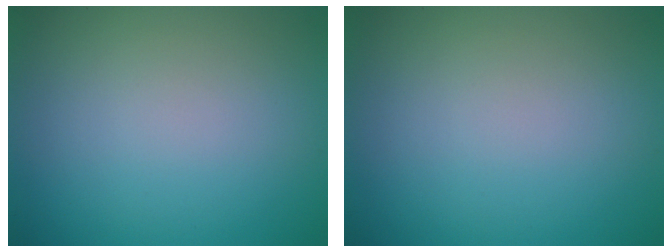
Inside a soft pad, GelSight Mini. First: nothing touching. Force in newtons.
{"total": 0.0}